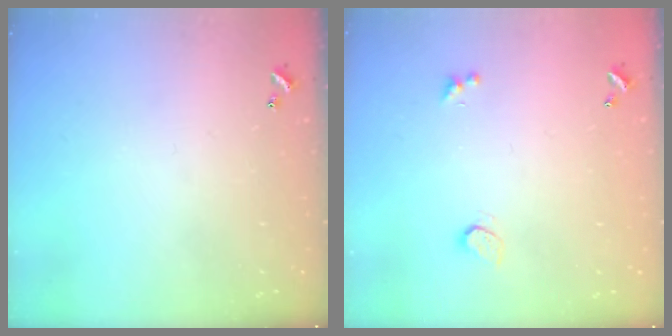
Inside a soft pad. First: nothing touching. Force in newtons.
{"total": 0.9, "press": 0.8, "slide": 0.4}